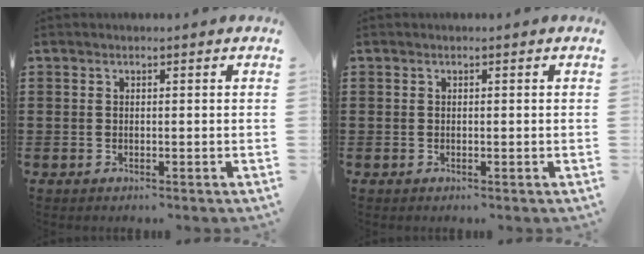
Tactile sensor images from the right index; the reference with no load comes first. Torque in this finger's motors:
{"motor_torque": [0.30, 0.26, -0.01, 0.00]}